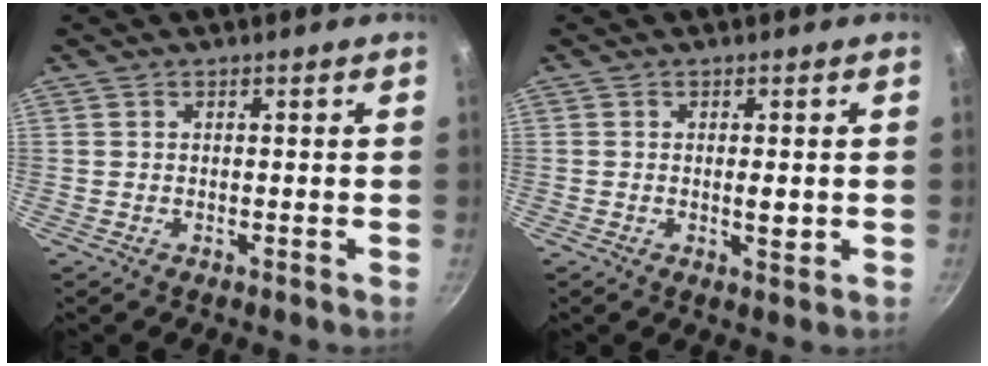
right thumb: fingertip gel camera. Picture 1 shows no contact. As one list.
[{"total": 2.6, "force": [-0.2, 1.0, 2.4], "torque": [-0.041, -0.005, -0.002]}]